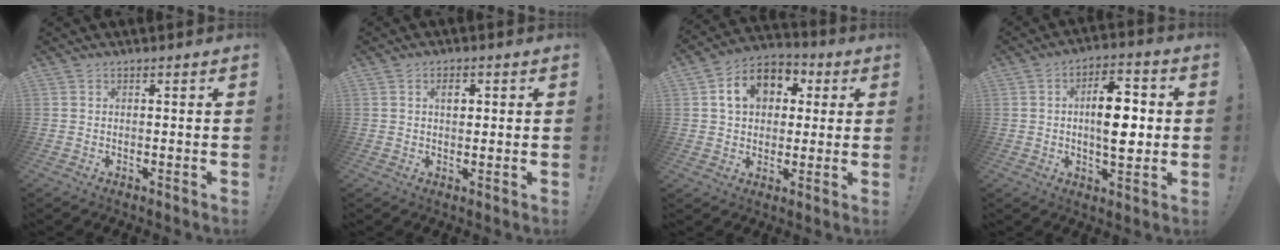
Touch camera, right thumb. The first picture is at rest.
{"total": 2.7, "force": [0.8, 1.6, 2.0], "torque": [-0.019, -0.001, 0.007]}
{"total": 12.4, "force": [3.8, 9.6, 6.9], "torque": [-0.111, 0.004, 0.076]}
{"total": 12.3, "force": [0.3, 6.1, 10.6], "torque": [-0.151, 0.004, 0.001]}